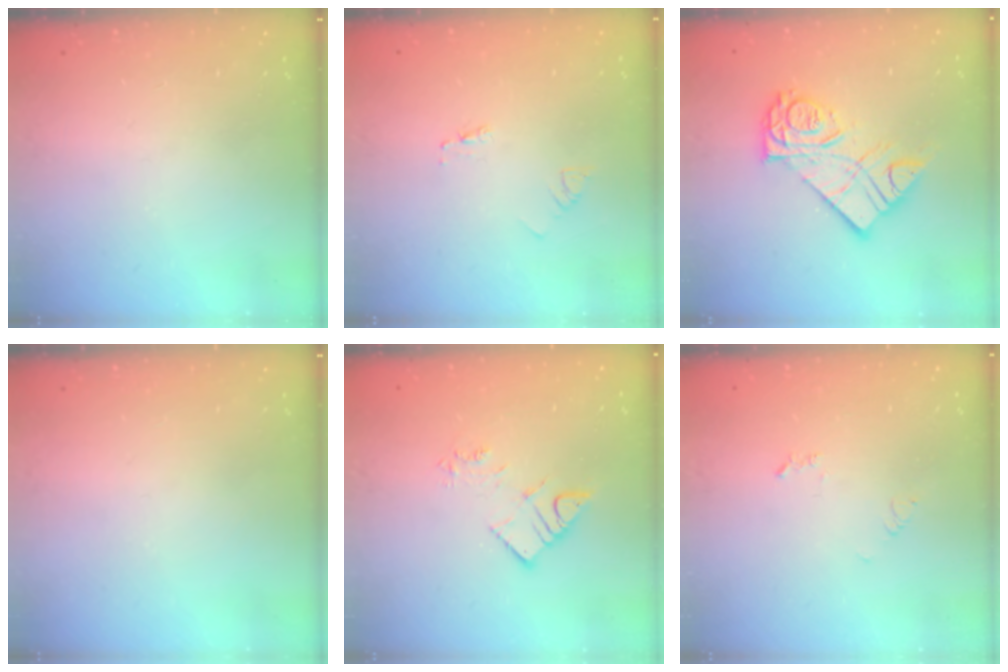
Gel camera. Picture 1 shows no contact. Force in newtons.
{"total": 2.1, "press": 2.1, "slide": 0.1}
{"total": 15.7, "press": 15.6, "slide": 1.2}
{"total": 0.0}
{"total": 7.1, "press": 7.1, "slide": 0.6}
{"total": 4.1, "press": 4.0, "slide": 0.5}